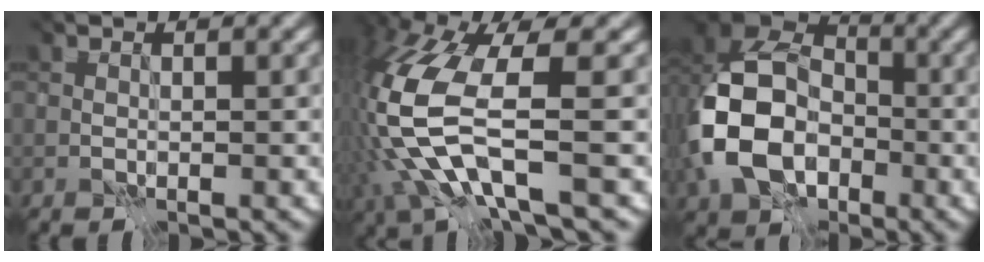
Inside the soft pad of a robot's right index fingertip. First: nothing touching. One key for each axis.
{"total": 10.4, "fx": -3.4, "fy": 2.8, "fz": 9.4, "tx": -0.237, "ty": -0.034, "tz": -0.031}
{"total": 10.9, "fx": -4.9, "fy": 7.3, "fz": 6.4, "tx": -0.162, "ty": -0.028, "tz": -0.070}